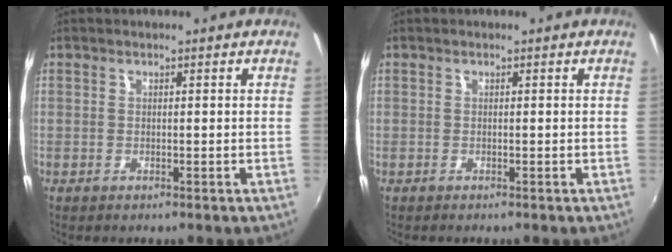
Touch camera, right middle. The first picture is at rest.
{"total": 0.0}